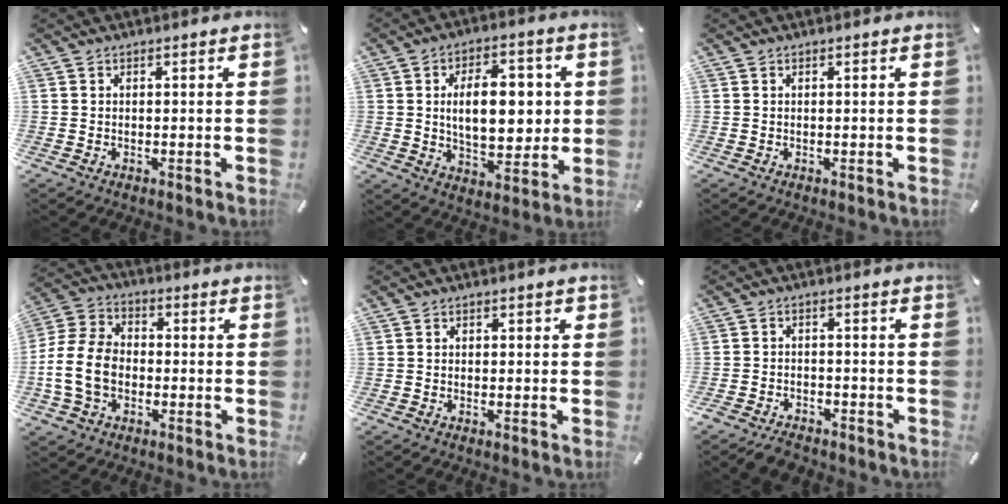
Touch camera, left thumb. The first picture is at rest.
{"total": 14.5, "force": [1.8, 8.5, 11.7], "torque": [-0.167, 0.002, 0.026]}
{"total": 0.0}
{"total": 12.8, "force": [-2.8, 9.7, 7.8], "torque": [-0.183, 0.021, -0.050]}
{"total": 1.0, "force": [-0.3, 0.9, 0.5], "torque": [-0.009, 0.004, -0.009]}
{"total": 4.0, "force": [-3.5, 1.9, 0.9], "torque": [-0.027, 0.018, -0.071]}